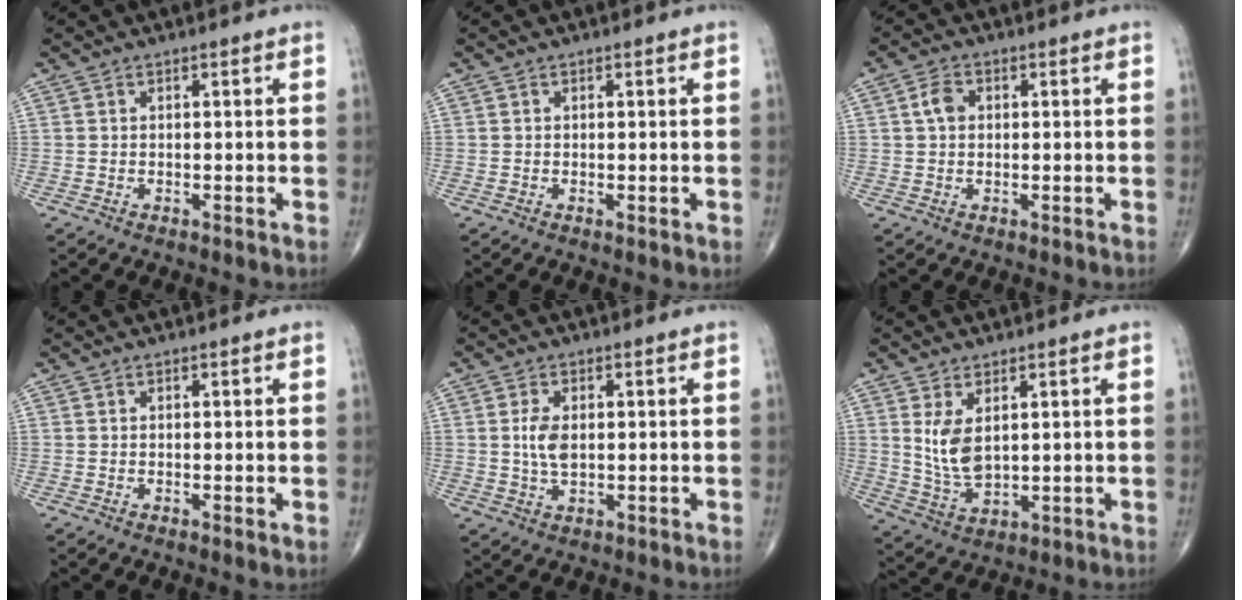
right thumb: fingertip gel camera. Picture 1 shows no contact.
{"total": 0.6, "force": [-0.1, 0.2, 0.5], "torque": [-0.011, -0.003, -0.004]}
{"total": 3.3, "force": [0.5, 2.4, 2.1], "torque": [-0.038, 0.007, 0.005]}
{"total": 0.6, "force": [-0.1, 0.1, 0.6], "torque": [-0.011, -0.004, -0.003]}
{"total": 4.5, "force": [0.4, 2.5, 3.7], "torque": [-0.076, -0.002, 0.009]}
{"total": 6.9, "force": [2.0, 3.7, 5.5], "torque": [-0.098, -0.017, 0.052]}